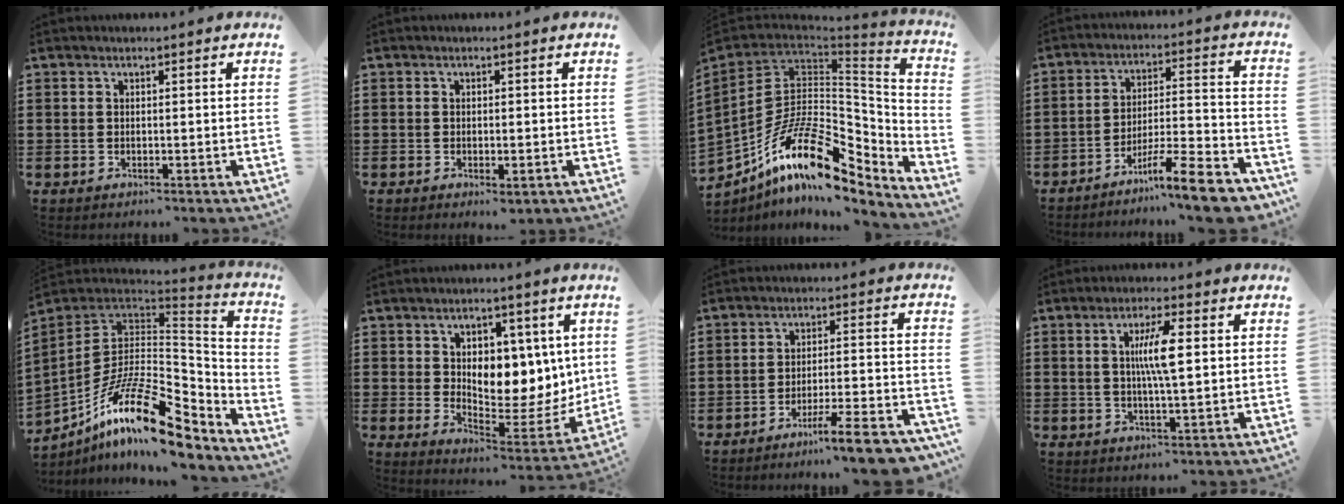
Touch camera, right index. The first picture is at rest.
{"total": 0.8, "force": [-0.4, 0.4, 0.5], "torque": [-0.010, -0.002, -0.008]}
{"total": 19.1, "force": [-8.7, 9.1, 14.4], "torque": [-0.281, 0.018, -0.157]}
{"total": 11.3, "force": [-9.0, 1.3, 6.7], "torque": [-0.092, 0.027, -0.167]}
{"total": 19.3, "force": [-10.9, 6.9, 14.5], "torque": [-0.274, 0.024, -0.198]}
{"total": 6.8, "force": [3.1, 4.6, 3.9], "torque": [-0.061, -0.034, 0.050]}
{"total": 9.1, "force": [-7.5, 0.2, 5.2], "torque": [-0.072, 0.010, -0.136]}
{"total": 6.1, "force": [1.0, 0.9, 5.9], "torque": [-0.114, 0.003, 0.013]}